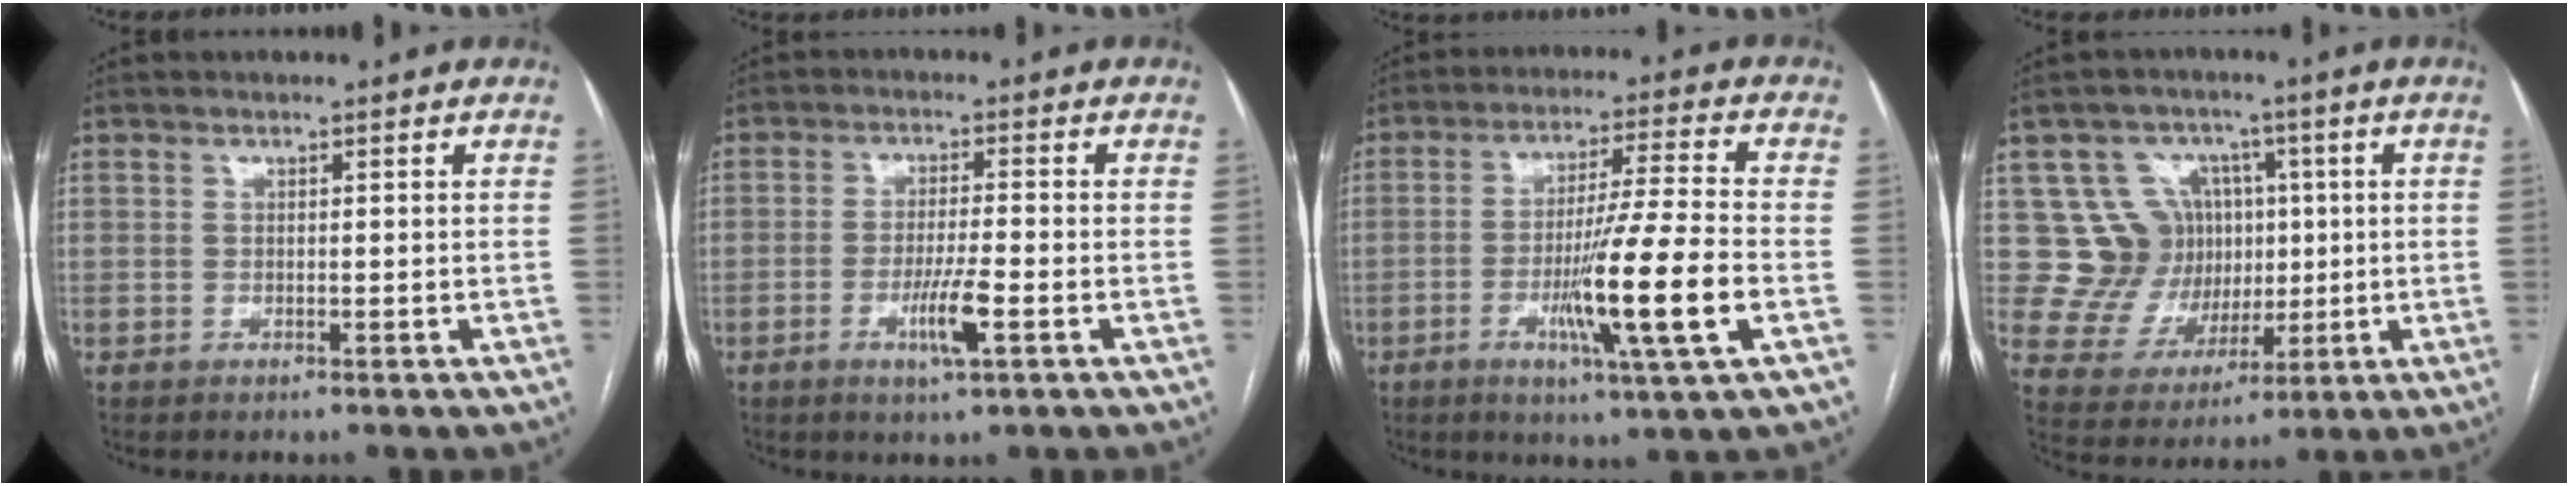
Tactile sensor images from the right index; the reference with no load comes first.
{"total": 5.5, "force": [-2.1, 0.3, 5.0], "torque": [-0.095, -0.009, -0.039]}
{"total": 13.3, "force": [-3.8, -0.9, 12.7], "torque": [-0.227, -0.018, -0.070]}
{"total": 11.7, "force": [2.7, 10.7, 3.8], "torque": [-0.067, 0.041, 0.065]}